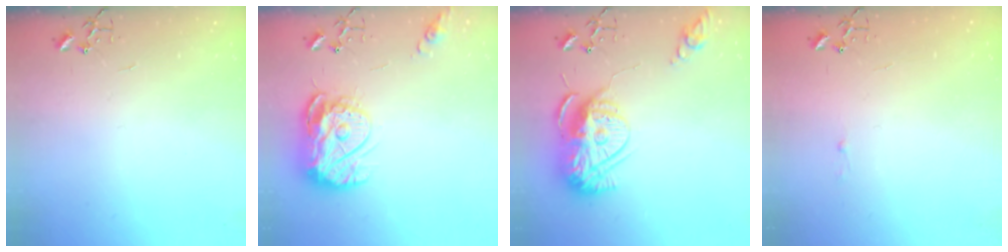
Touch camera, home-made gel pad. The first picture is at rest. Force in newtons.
{"total": 14.4, "press": 14.4, "slide": 1.3}
{"total": 16.0, "press": 16.0, "slide": 1.5}
{"total": 1.8, "press": 1.8, "slide": 0.2}